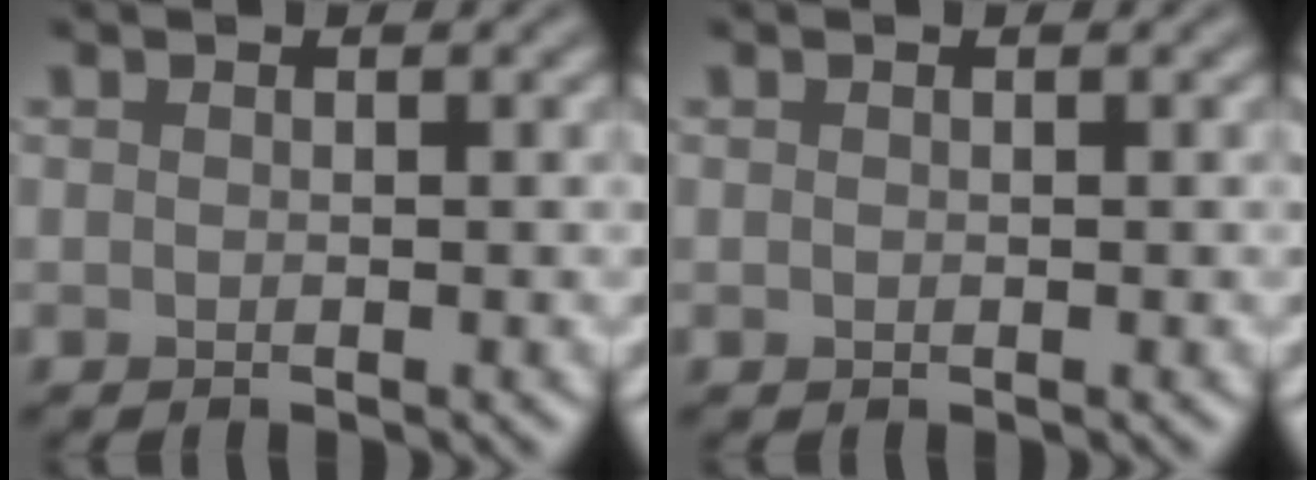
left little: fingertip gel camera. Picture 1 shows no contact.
{"total": 0.0}